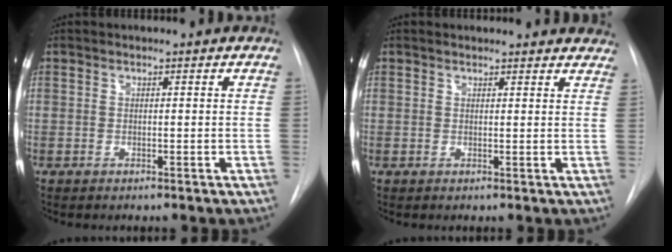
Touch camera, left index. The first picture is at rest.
{"total": 10.4, "force": [9.9, 2.3, 2.2], "torque": [0.000, 0.006, 0.091]}